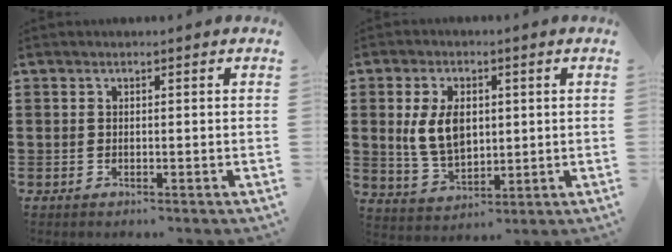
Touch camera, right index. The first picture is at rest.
{"total": 7.5, "force": [1.2, 4.7, 5.7], "torque": [-0.140, 0.009, 0.018]}